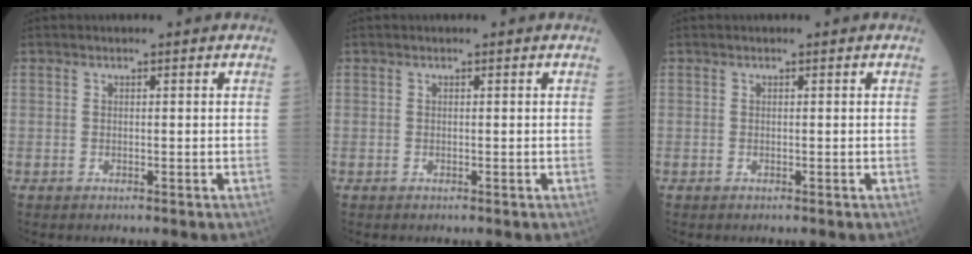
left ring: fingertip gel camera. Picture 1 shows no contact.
{"total": 0.0}
{"total": 0.0}